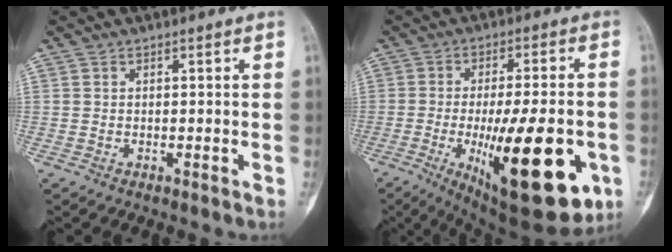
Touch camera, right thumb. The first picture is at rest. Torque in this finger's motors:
{"motor_torque": [0.12, 1.28, 2.02, -0.75, 0.16]}